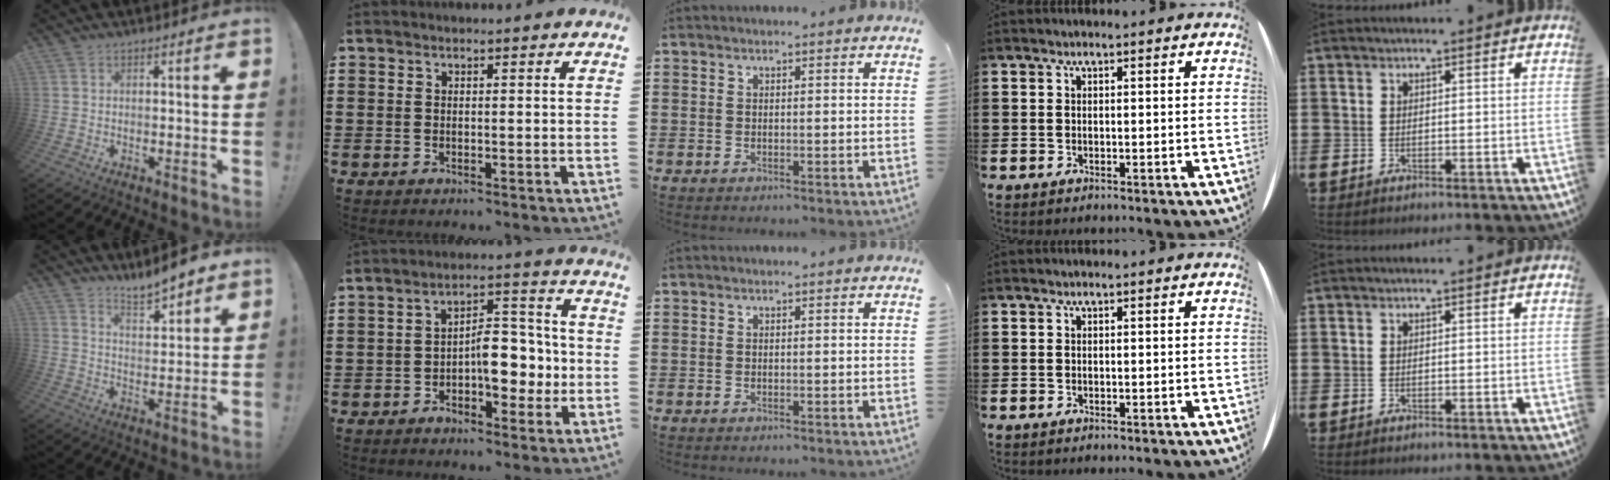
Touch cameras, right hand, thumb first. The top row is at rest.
{"thumb": {"total": 8.1, "force": [7.3, 1.7, 3.2], "torque": [-0.048, -0.053, 0.130]}, "index": {"total": 7.7, "force": [-1.6, 4.6, 6.0], "torque": [-0.074, 0.003, -0.033]}}